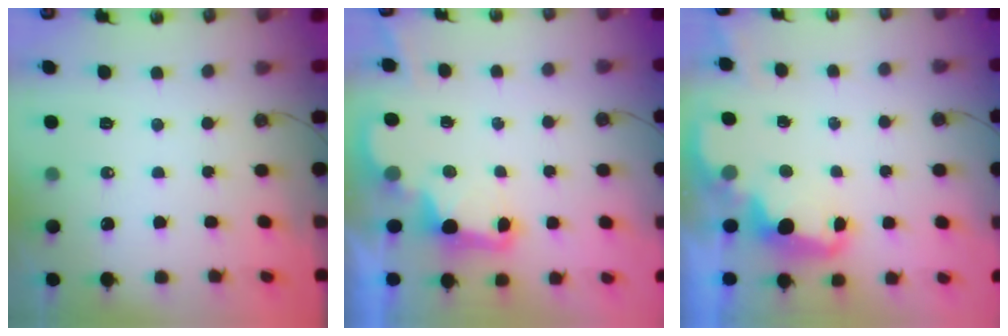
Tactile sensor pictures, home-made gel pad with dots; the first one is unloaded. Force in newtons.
{"total": 3.0, "press": 2.9, "slide": 0.6}
{"total": 2.6, "press": 2.5, "slide": 0.6}